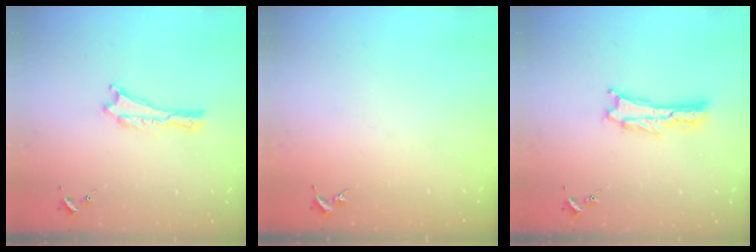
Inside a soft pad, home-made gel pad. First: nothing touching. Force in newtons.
{"total": 0.0}
{"total": 1.6, "press": 1.6, "slide": 0.2}